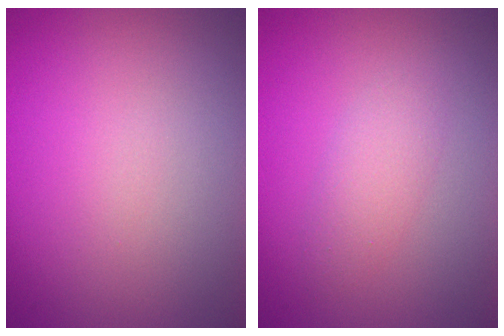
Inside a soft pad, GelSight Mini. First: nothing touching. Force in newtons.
{"total": 1.8, "press": 1.8, "slide": 0.0}